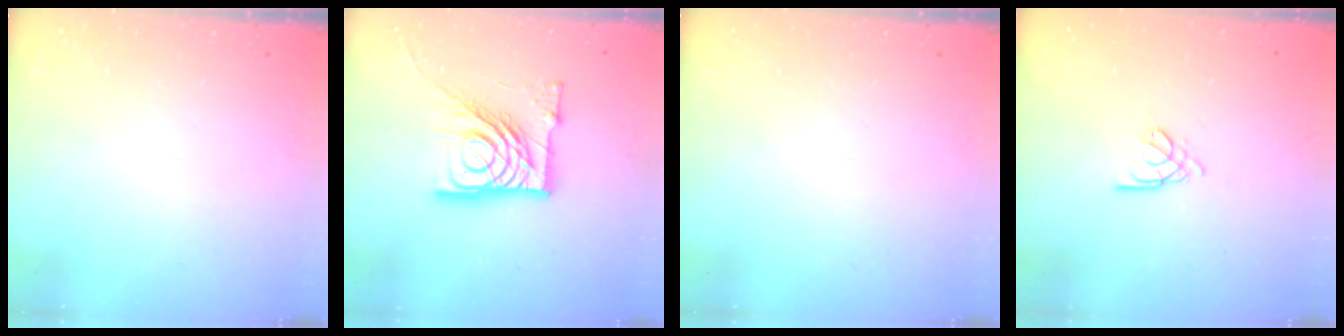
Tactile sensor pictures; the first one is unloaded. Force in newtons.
{"total": 18.2, "press": 18.1, "slide": 2.1}
{"total": 0.0}
{"total": 3.0, "press": 2.9, "slide": 0.5}